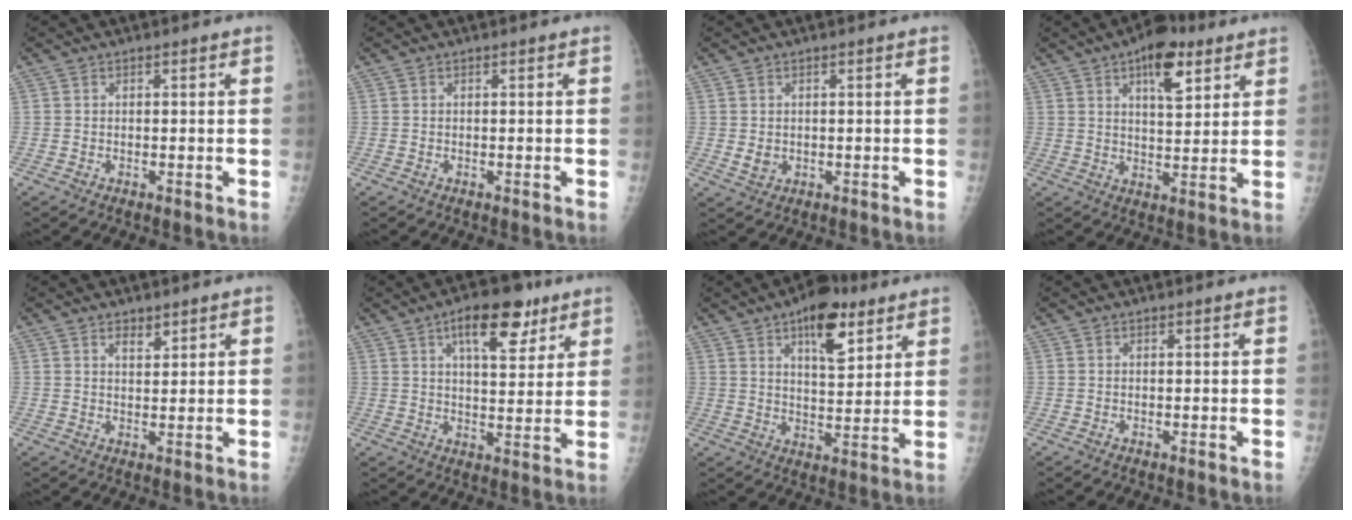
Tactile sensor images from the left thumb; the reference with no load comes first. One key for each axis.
{"total": 0.0}
{"total": 2.1, "fx": 0.0, "fy": 1.7, "fz": 1.1, "tx": -0.012, "ty": -0.004, "tz": 0.008}
{"total": 10.2, "fx": 5.4, "fy": 4.5, "fz": 7.5, "tx": -0.088, "ty": -0.022, "tz": 0.080}
{"total": 2.3, "fx": 1.7, "fy": 1.1, "fz": 1.1, "tx": -0.005, "ty": -0.013, "tz": 0.030}
{"total": 11.3, "fx": 6.2, "fy": 4.8, "fz": 8.1, "tx": -0.090, "ty": -0.024, "tz": 0.092}
{"total": 11.5, "fx": 6.3, "fy": 5.0, "fz": 8.2, "tx": -0.095, "ty": -0.030, "tz": 0.097}
{"total": 0.0}